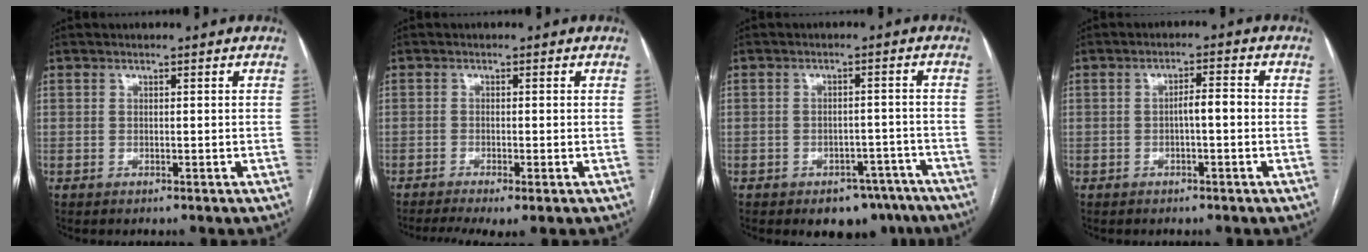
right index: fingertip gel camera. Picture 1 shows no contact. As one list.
[{"total": 5.9, "force": [-3.9, 0.6, 4.3], "torque": [-0.071, -0.011, -0.066]}, {"total": 7.5, "force": [-5.6, 4.4, 2.4], "torque": [-0.004, 0.023, -0.071]}, {"total": 3.1, "force": [-0.5, 0.5, 3.0], "torque": [-0.044, 0.008, -0.009]}]